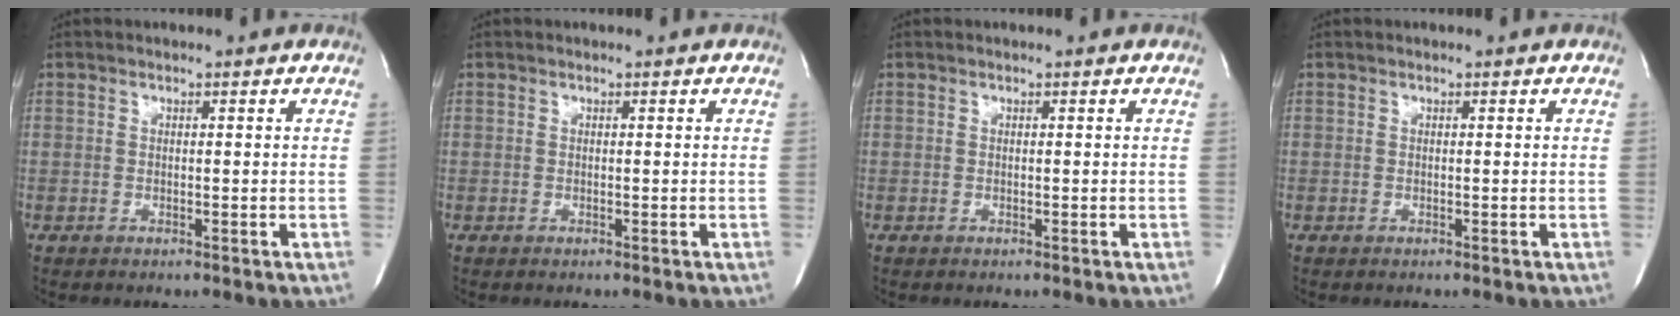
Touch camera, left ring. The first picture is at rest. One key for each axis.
{"total": 0.0}
{"total": 0.0}
{"total": 0.0}